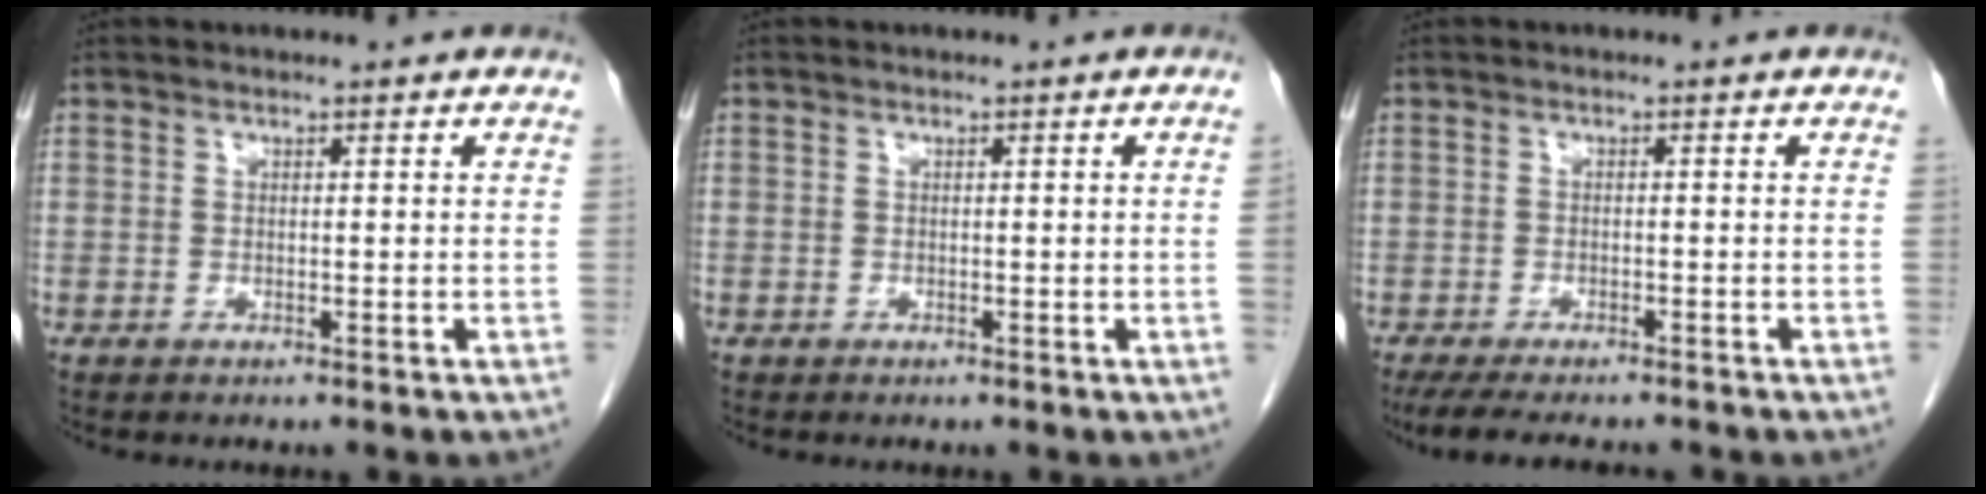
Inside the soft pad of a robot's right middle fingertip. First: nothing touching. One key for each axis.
{"total": 0.6, "fx": -0.1, "fy": -0.2, "fz": 0.6, "tx": -0.005, "ty": 0.000, "tz": -0.002}
{"total": 9.2, "fx": -8.0, "fy": 2.0, "fz": 4.2, "tx": -0.063, "ty": -0.014, "tz": -0.117}